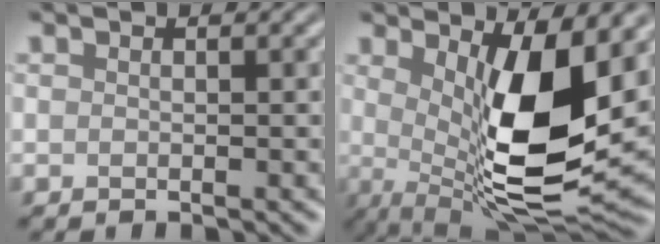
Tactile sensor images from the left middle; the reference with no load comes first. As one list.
[{"total": 11.0, "force": [1.4, 3.4, 10.3], "torque": [-0.168, -0.026, 0.034]}]